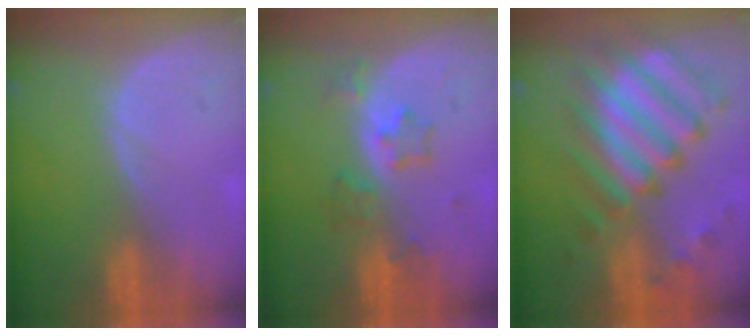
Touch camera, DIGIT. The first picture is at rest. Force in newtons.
{"total": 4.5, "press": 4.2, "slide": 1.5}
{"total": 11.6, "press": 10.5, "slide": 5.0}